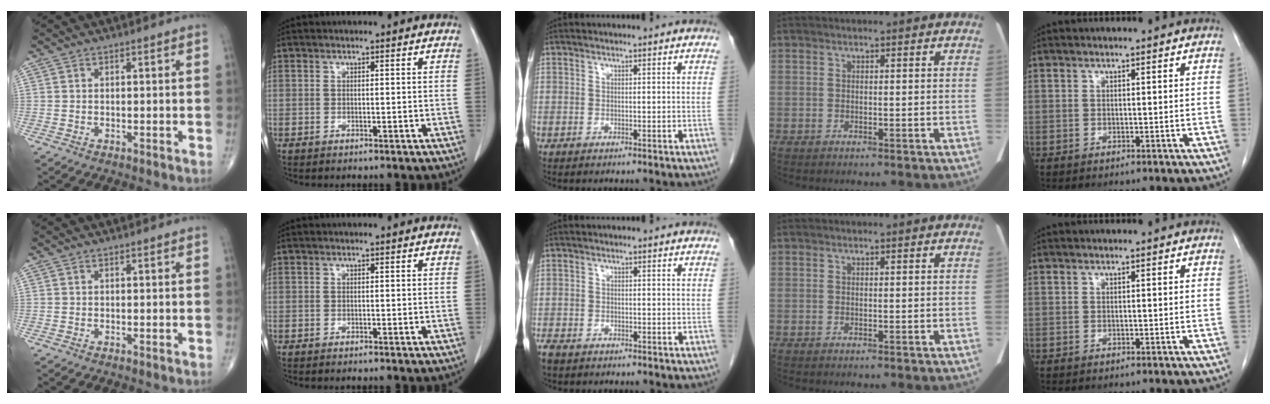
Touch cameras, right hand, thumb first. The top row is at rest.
{"middle": {"total": 2.2, "force": [-1.7, 1.0, 0.9], "torque": [-0.022, -0.004, -0.025]}}